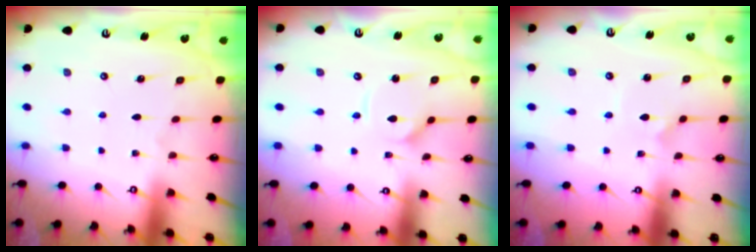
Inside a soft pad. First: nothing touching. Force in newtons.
{"total": 2.4, "press": 2.4, "slide": 0.3}
{"total": 2.1, "press": 2.1, "slide": 0.1}